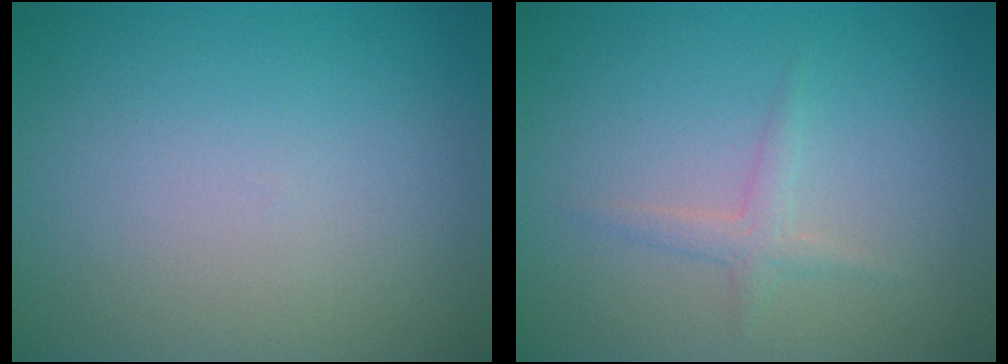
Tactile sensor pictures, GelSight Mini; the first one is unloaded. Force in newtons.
{"total": 1.3, "press": 1.3, "slide": 0.0}